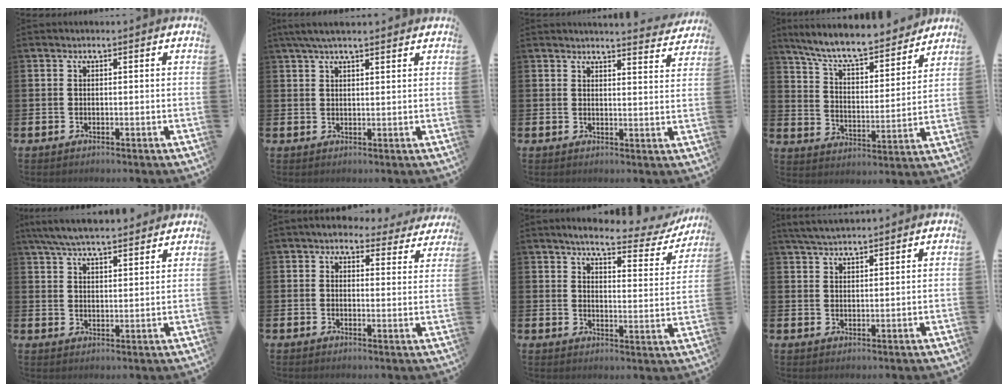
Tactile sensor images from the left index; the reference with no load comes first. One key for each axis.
{"total": 3.7, "fx": 3.1, "fy": 0.7, "fz": 2.0, "tx": -0.039, "ty": -0.003, "tz": 0.056}
{"total": 3.7, "fx": 3.7, "fy": -0.1, "fz": 0.1, "tx": 0.000, "ty": -0.027, "tz": 0.064}
{"total": 9.1, "fx": 8.3, "fy": 1.4, "fz": 3.4, "tx": -0.095, "ty": -0.060, "tz": 0.142}
{"total": 6.7, "fx": 6.3, "fy": 0.8, "fz": 2.0, "tx": -0.059, "ty": -0.023, "tz": 0.117}
{"total": 4.0, "fx": 3.5, "fy": 1.8, "fz": 0.9, "tx": -0.019, "ty": -0.018, "tz": 0.058}
{"total": 5.1, "fx": 4.4, "fy": 1.1, "fz": 2.4, "tx": -0.053, "ty": -0.031, "tz": 0.065}
{"total": 3.8, "fx": 3.7, "fy": 0.6, "fz": 1.0, "tx": -0.023, "ty": -0.010, "tz": 0.067}